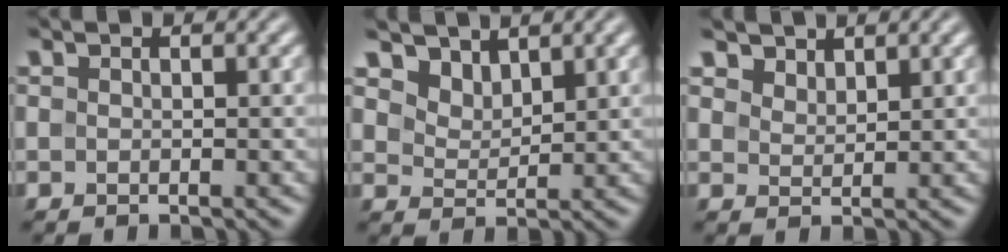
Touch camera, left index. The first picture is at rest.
{"total": 3.7, "force": [3.0, 1.8, 1.2], "torque": [-0.039, -0.016, 0.067]}
{"total": 2.3, "force": [2.1, 0.9, 0.4], "torque": [-0.014, -0.013, 0.049]}